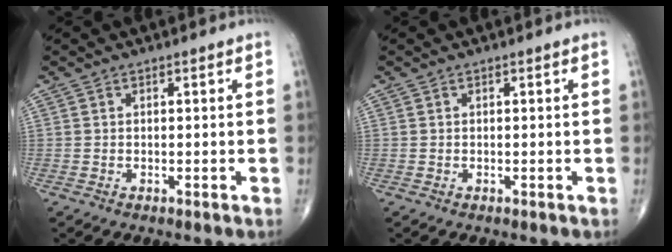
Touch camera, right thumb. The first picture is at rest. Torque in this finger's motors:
{"motor_torque": [0.04, 0.00, -0.13, 0.01, 0.00]}